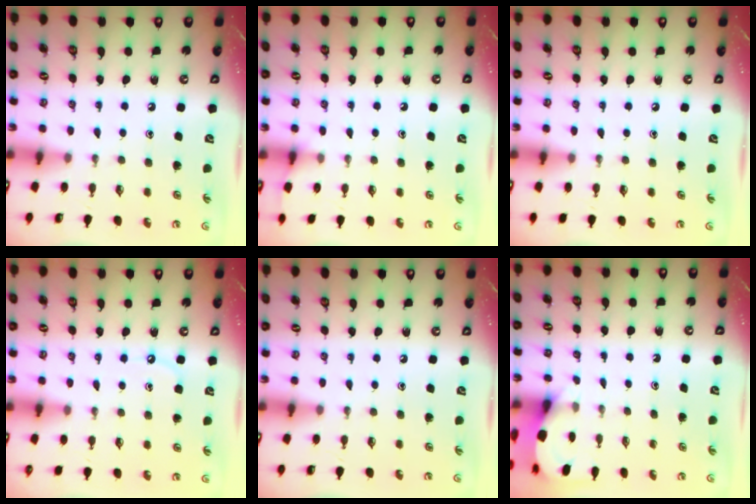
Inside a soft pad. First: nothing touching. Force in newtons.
{"total": 4.3, "press": 4.2, "slide": 0.6}
{"total": 2.8, "press": 2.8, "slide": 0.5}
{"total": 4.6, "press": 4.5, "slide": 0.7}
{"total": 0.0}
{"total": 4.4, "press": 4.4, "slide": 0.4}